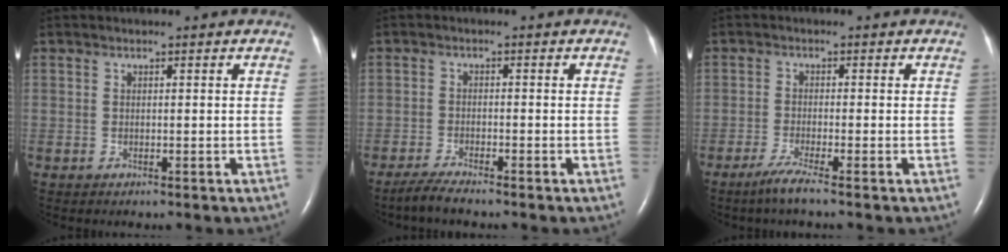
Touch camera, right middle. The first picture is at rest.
{"total": 3.1, "force": [-2.7, -0.1, 1.5], "torque": [-0.037, -0.011, -0.055]}
{"total": 3.1, "force": [-2.2, -0.6, 2.1], "torque": [-0.055, -0.013, -0.049]}